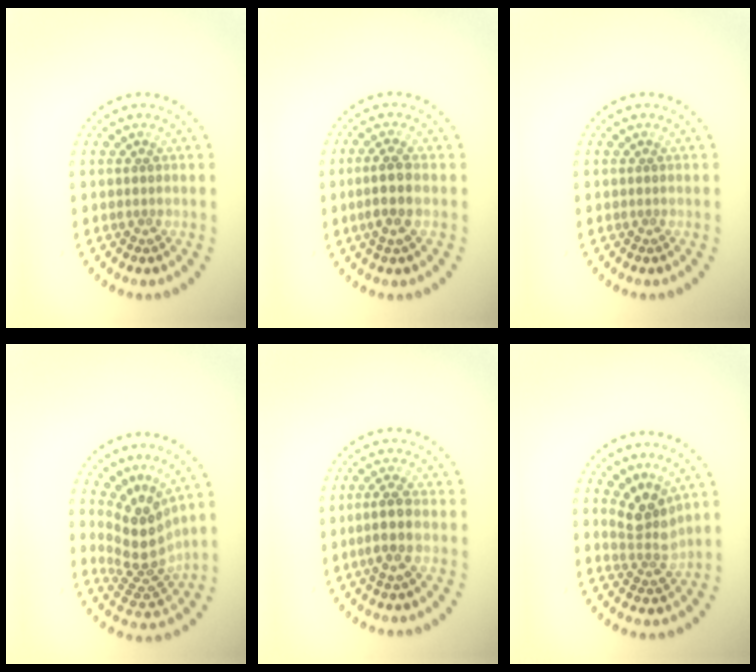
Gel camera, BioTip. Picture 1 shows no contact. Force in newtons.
{"total": 2.5, "press": 2.3, "slide": 1.0}
{"total": 0.0}
{"total": 4.4, "press": 3.1, "slide": 3.2}
{"total": 2.6, "press": 2.3, "slide": 1.1}
{"total": 3.2, "press": 2.3, "slide": 2.3}